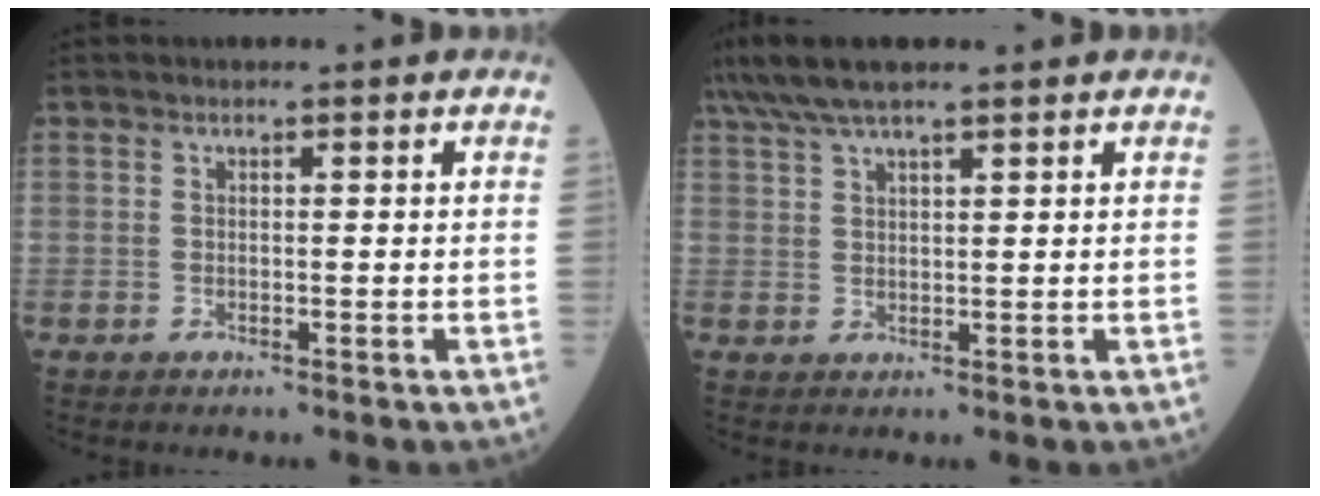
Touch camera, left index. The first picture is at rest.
{"total": 7.6, "force": [6.1, 1.1, 4.4], "torque": [-0.089, 0.039, 0.113]}